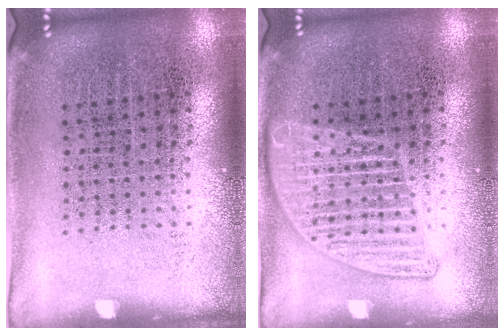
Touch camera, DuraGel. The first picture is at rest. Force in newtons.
{"total": 2.5, "press": 2.5, "slide": 0.2}